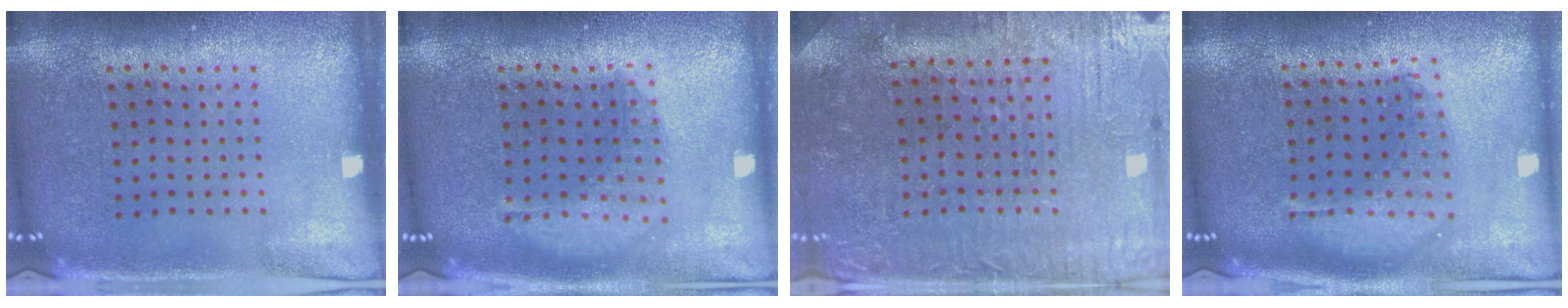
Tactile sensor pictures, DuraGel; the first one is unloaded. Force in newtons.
{"total": 1.4, "press": 1.3, "slide": 0.6}
{"total": 1.3, "press": 1.3, "slide": 0.4}
{"total": 1.6, "press": 1.4, "slide": 0.7}